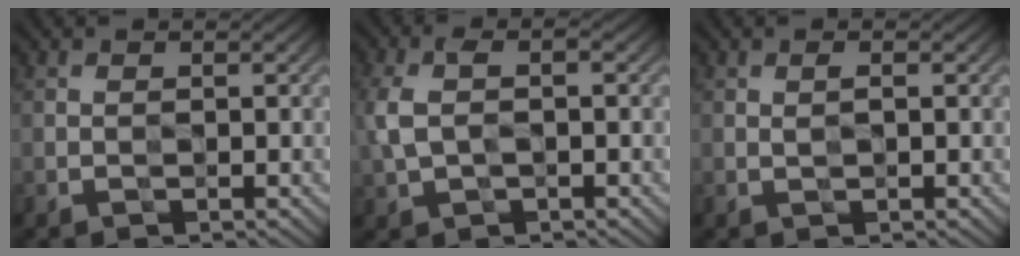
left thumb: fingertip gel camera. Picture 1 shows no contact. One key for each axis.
{"total": 4.9, "fx": 0.2, "fy": 3.1, "fz": 3.8, "tx": -0.099, "ty": 0.001, "tz": 0.000}
{"total": 0.7, "fx": 0.3, "fy": 0.2, "fz": 0.6, "tx": -0.008, "ty": 0.001, "tz": 0.005}